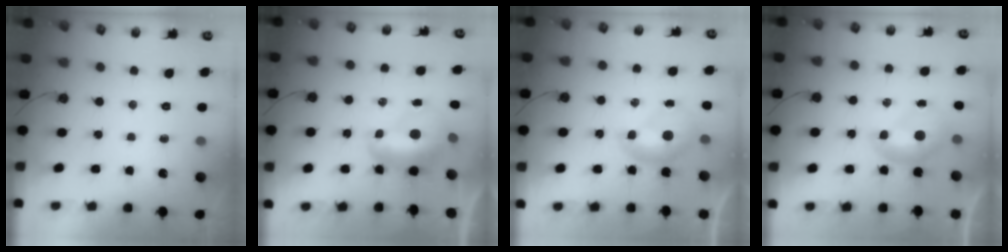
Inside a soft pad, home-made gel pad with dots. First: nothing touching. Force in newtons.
{"total": 1.8, "press": 1.6, "slide": 0.8}
{"total": 0.0}
{"total": 0.0}